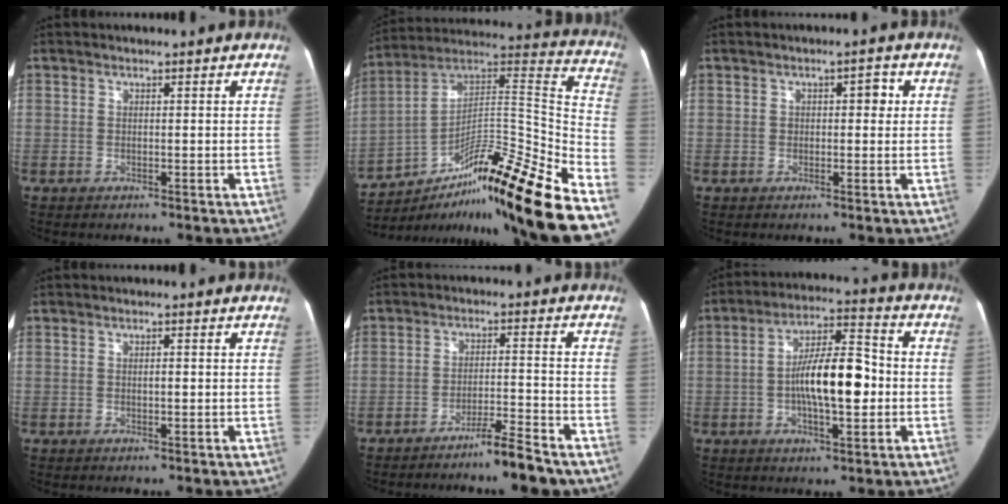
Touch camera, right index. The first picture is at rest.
{"total": 27.3, "force": [-18.2, 1.3, 20.4], "torque": [-0.255, 0.036, -0.304]}
{"total": 3.0, "force": [0.5, 1.7, 2.4], "torque": [-0.034, 0.025, 0.009]}
{"total": 1.3, "force": [0.0, 0.5, 1.2], "torque": [-0.023, 0.002, 0.000]}
{"total": 6.3, "force": [-5.0, 0.0, 3.7], "torque": [-0.058, -0.006, -0.088]}
{"total": 12.8, "force": [-1.3, 4.0, 12.1], "torque": [-0.212, 0.027, -0.020]}